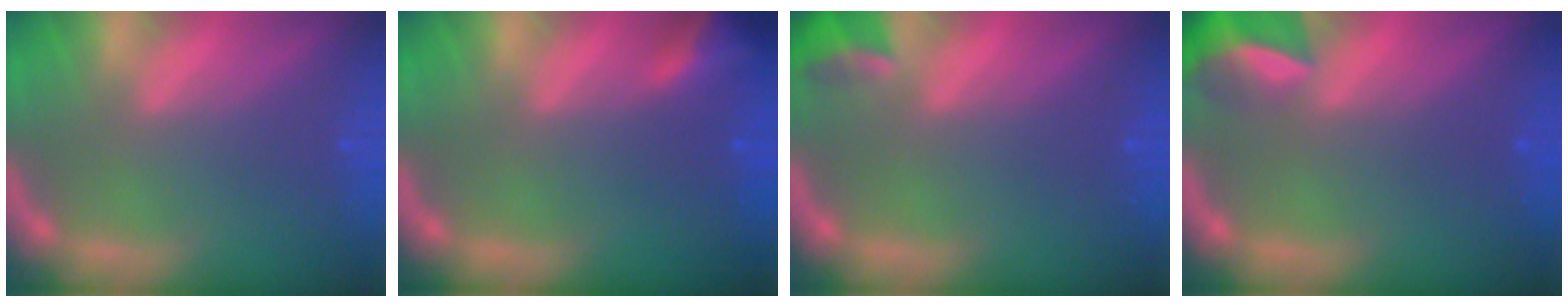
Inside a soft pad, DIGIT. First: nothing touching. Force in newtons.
{"total": 3.5}
{"total": 2.4}
{"total": 5.5}